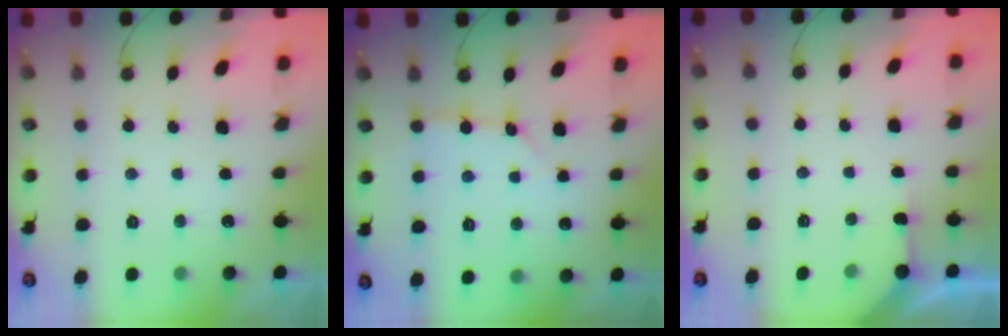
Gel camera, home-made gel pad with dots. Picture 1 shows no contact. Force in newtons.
{"total": 2.9, "press": 2.8, "slide": 0.4}
{"total": 4.2, "press": 4.2, "slide": 0.4}